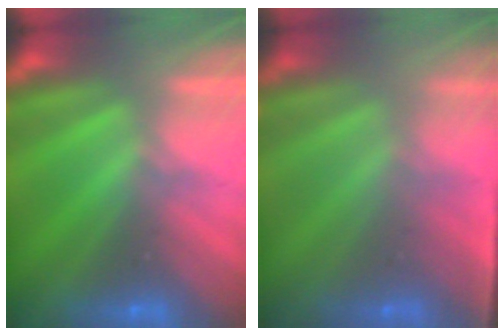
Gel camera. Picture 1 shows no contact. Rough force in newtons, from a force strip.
{"total": 1.1}